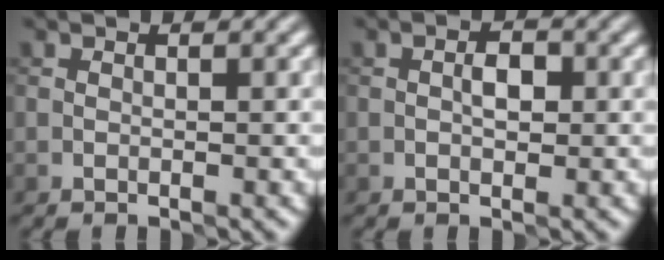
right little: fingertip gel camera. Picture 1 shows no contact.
{"total": 1.4, "force": [0.1, 0.7, 1.2], "torque": [-0.017, 0.008, 0.001]}